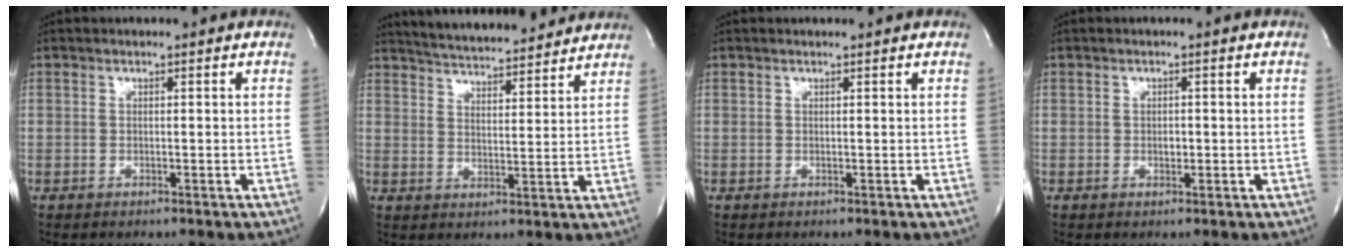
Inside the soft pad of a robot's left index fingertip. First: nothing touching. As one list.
[{"total": 15.3, "force": [14.3, 2.0, 5.1], "torque": [-0.084, 0.017, 0.206]}, {"total": 0.8, "force": [0.7, -0.1, 0.2], "torque": [-0.006, 0.002, 0.011]}, {"total": 1.1, "force": [-0.3, 0.8, 0.8], "torque": [-0.013, 0.001, -0.005]}]